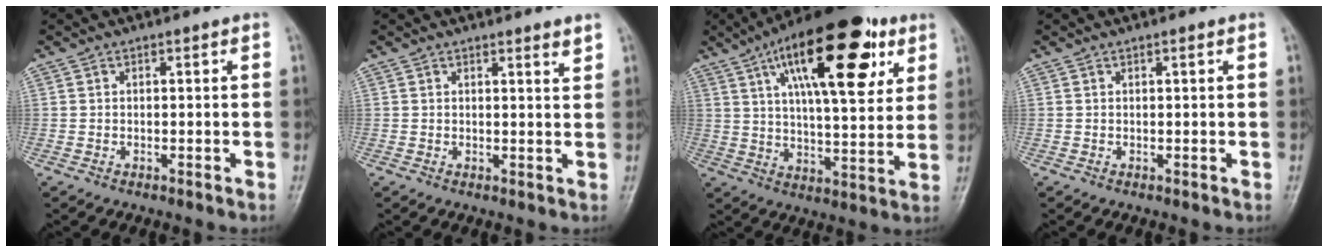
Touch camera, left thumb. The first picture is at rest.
{"total": 1.7, "force": [1.4, 0.0, 0.9], "torque": [-0.008, -0.013, 0.019]}
{"total": 24.0, "force": [10.9, 9.2, 19.4], "torque": [-0.271, -0.015, 0.167]}
{"total": 0.0}